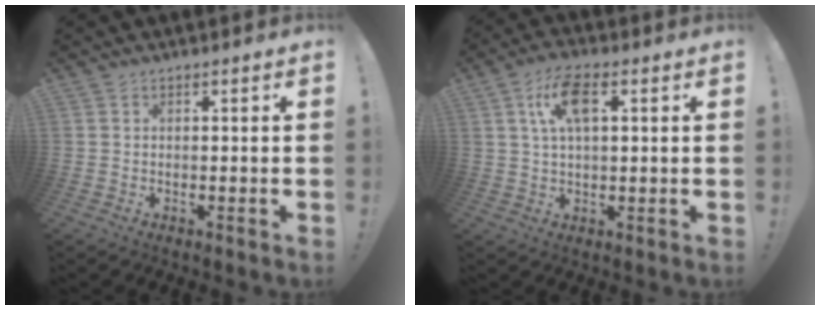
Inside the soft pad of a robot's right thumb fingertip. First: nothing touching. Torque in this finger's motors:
{"motor_torque": [-0.05, -0.05, 0.00, 0.00, 0.06]}